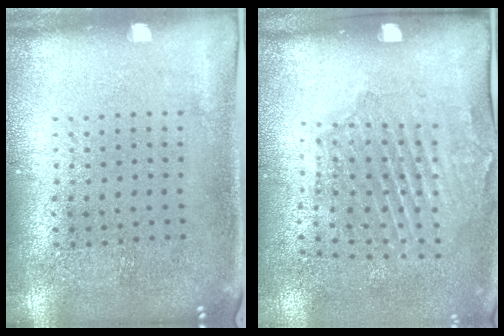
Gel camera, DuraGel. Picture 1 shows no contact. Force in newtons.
{"total": 1.9, "press": 1.3, "slide": 1.4}